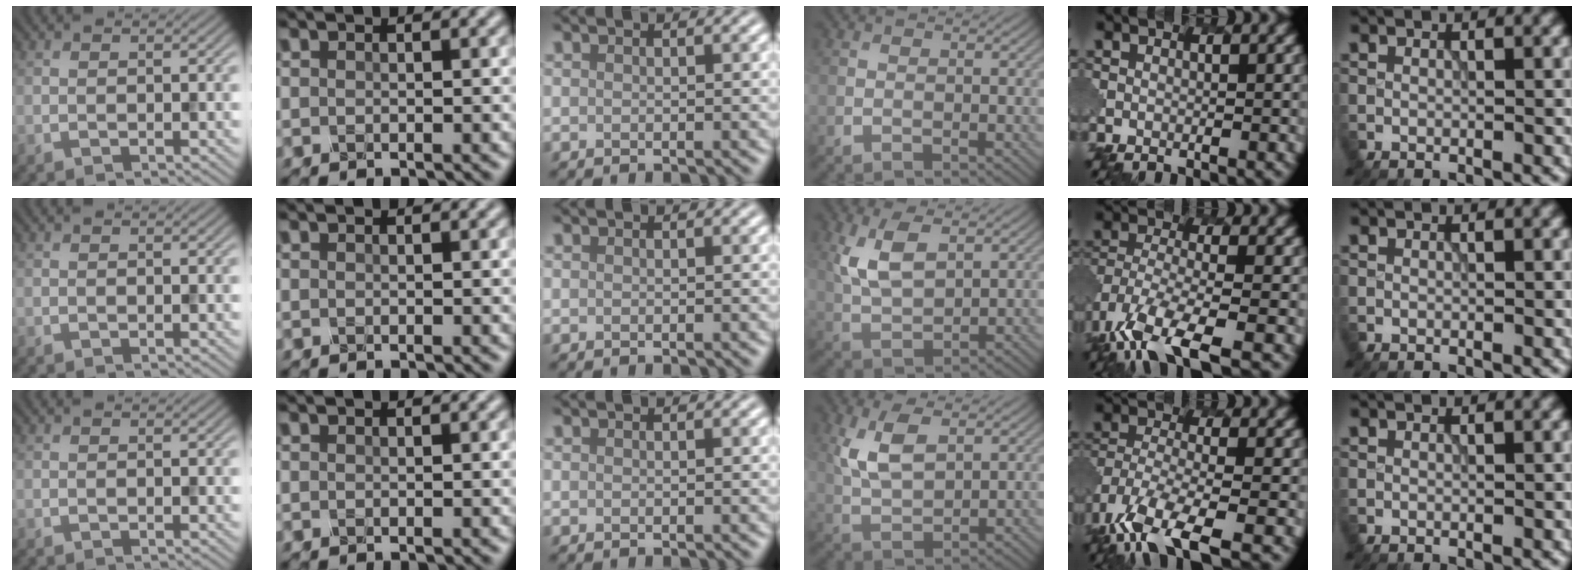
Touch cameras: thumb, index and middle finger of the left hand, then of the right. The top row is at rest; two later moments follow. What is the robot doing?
{"motion": "insert", "object": "pen bag"}